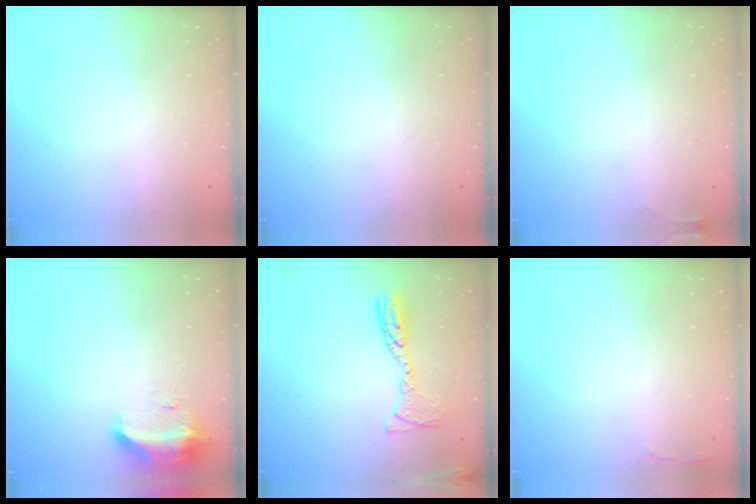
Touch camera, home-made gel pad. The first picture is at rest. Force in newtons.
{"total": 0.0}
{"total": 3.7, "press": 3.7, "slide": 0.5}
{"total": 10.0, "press": 10.0, "slide": 0.4}
{"total": 12.2, "press": 12.1, "slide": 1.3}
{"total": 2.8, "press": 2.6, "slide": 0.9}